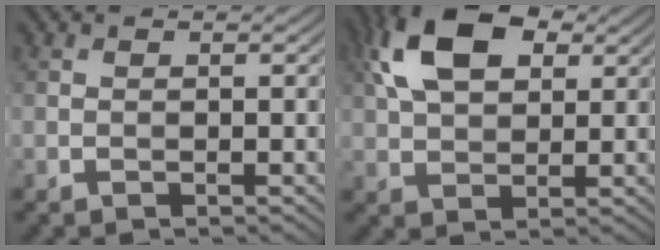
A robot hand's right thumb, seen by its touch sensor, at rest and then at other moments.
{"total": 11.0, "force": [4.2, 6.3, 8.0], "torque": [-0.177, 0.025, 0.075]}